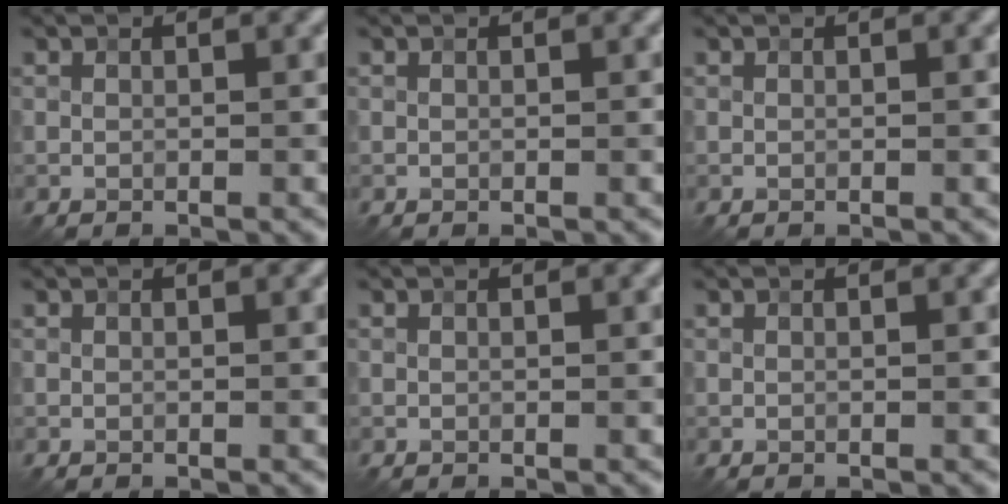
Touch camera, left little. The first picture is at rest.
{"total": 0.0}
{"total": 0.0}
{"total": 0.0}
{"total": 0.0}
{"total": 0.0}